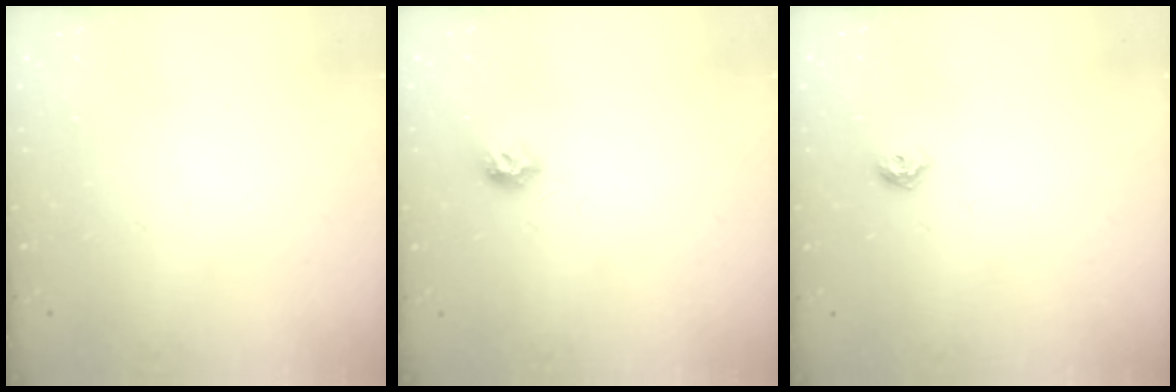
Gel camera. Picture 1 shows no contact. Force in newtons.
{"total": 7.4, "press": 7.4, "slide": 0.2}
{"total": 5.9, "press": 5.8, "slide": 1.0}